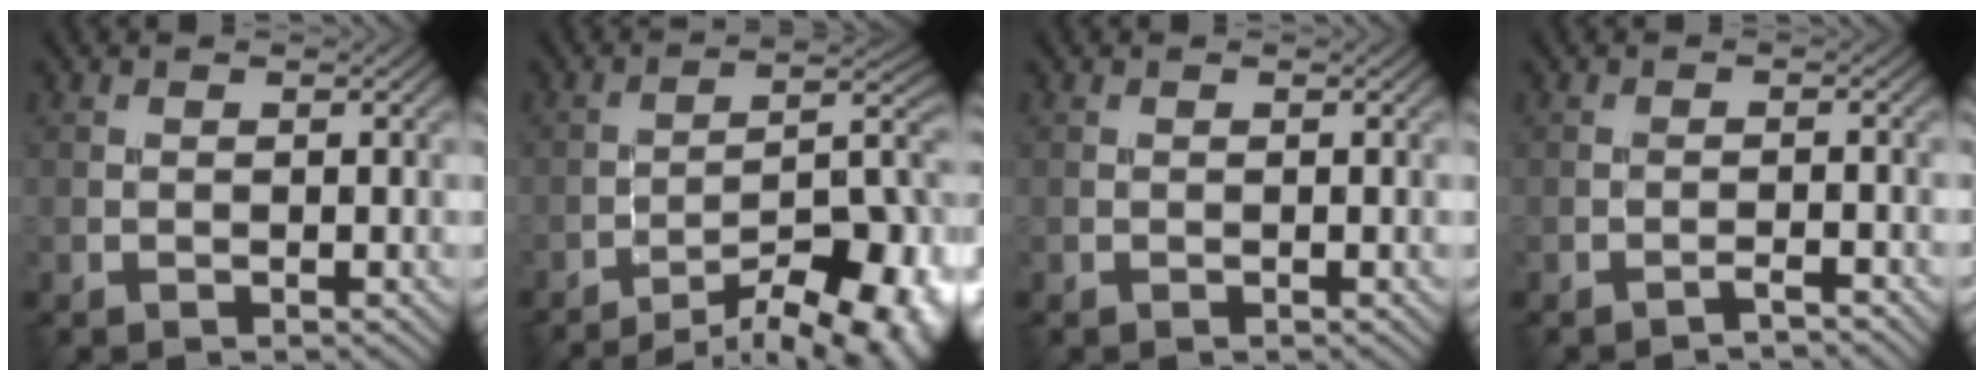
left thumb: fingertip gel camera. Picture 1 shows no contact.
{"total": 17.3, "force": [-12.0, 5.3, 11.2], "torque": [-0.109, 0.009, -0.169]}
{"total": 0.0}
{"total": 1.5, "force": [-1.2, 0.1, 0.9], "torque": [-0.006, 0.008, -0.032]}